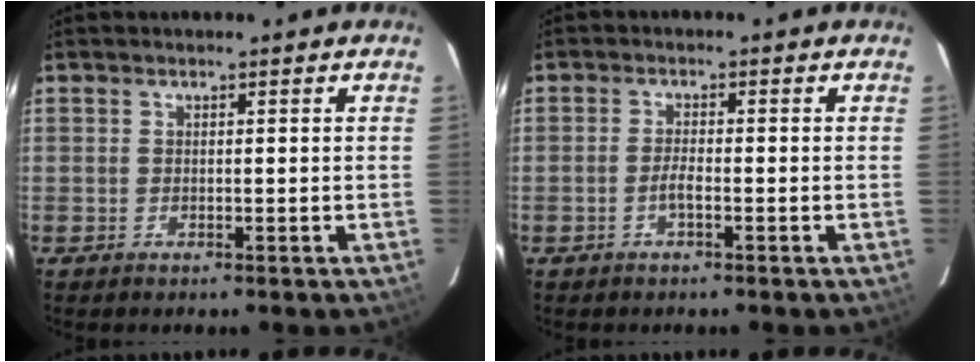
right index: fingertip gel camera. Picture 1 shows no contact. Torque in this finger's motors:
{"motor_torque": [0.31, -0.23, 0.16, 0.04]}